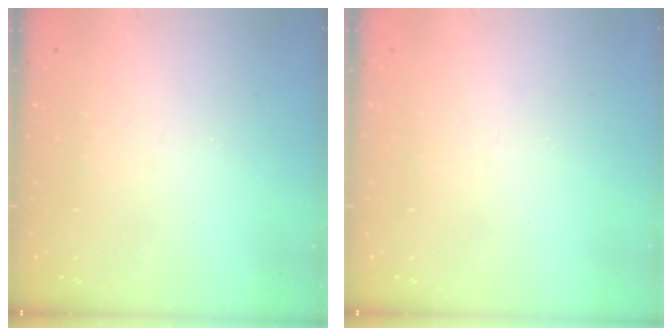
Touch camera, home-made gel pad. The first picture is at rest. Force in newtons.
{"total": 0.5, "press": 0.5, "slide": 0.1}